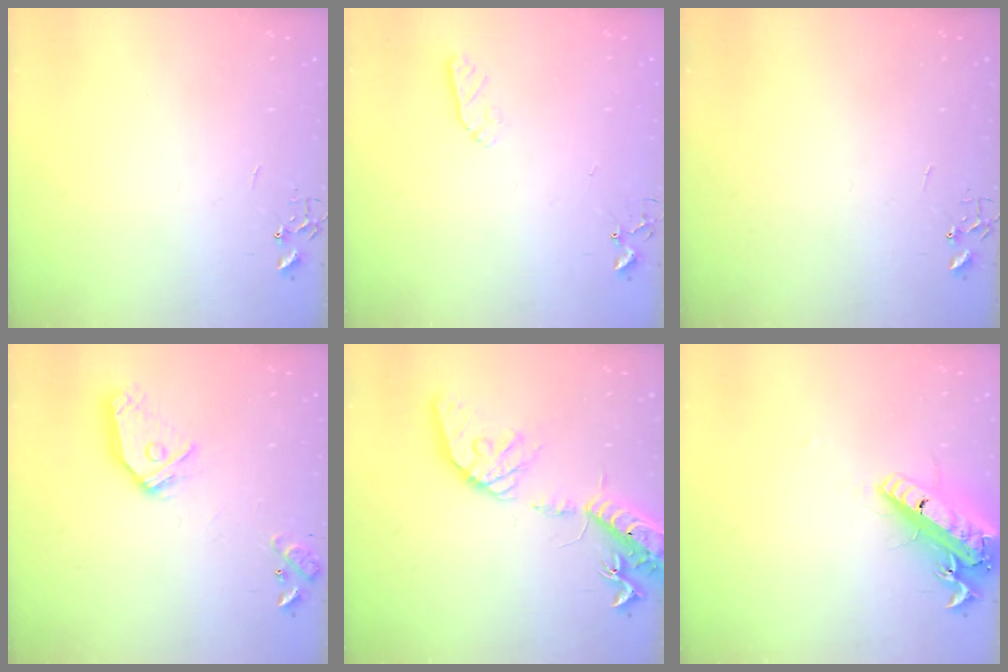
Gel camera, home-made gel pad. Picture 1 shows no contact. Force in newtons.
{"total": 5.6, "press": 5.5, "slide": 1.0}
{"total": 0.0}
{"total": 15.0, "press": 14.9, "slide": 2.2}
{"total": 19.4, "press": 19.1, "slide": 3.3}
{"total": 19.5, "press": 19.2, "slide": 3.6}